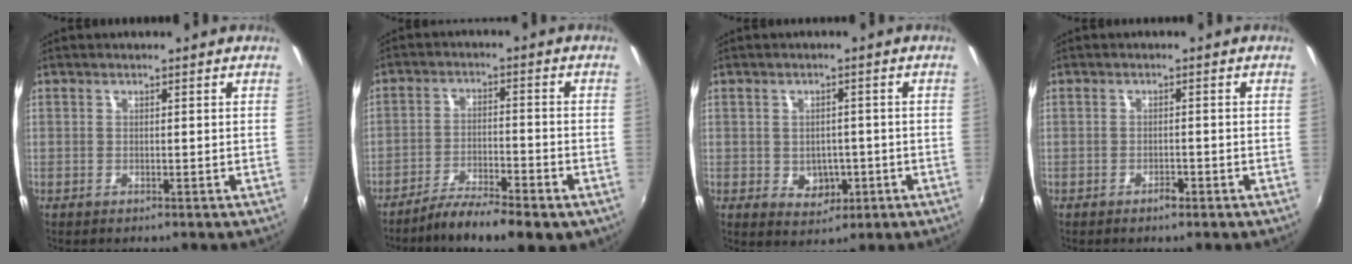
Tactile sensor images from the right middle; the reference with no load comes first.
{"total": 10.3, "force": [-7.7, 2.5, 6.4], "torque": [-0.125, -0.022, -0.126]}
{"total": 5.0, "force": [-1.2, 4.2, 2.4], "torque": [-0.047, -0.003, -0.007]}
{"total": 1.4, "force": [-1.2, 0.7, 0.5], "torque": [-0.009, -0.002, -0.019]}